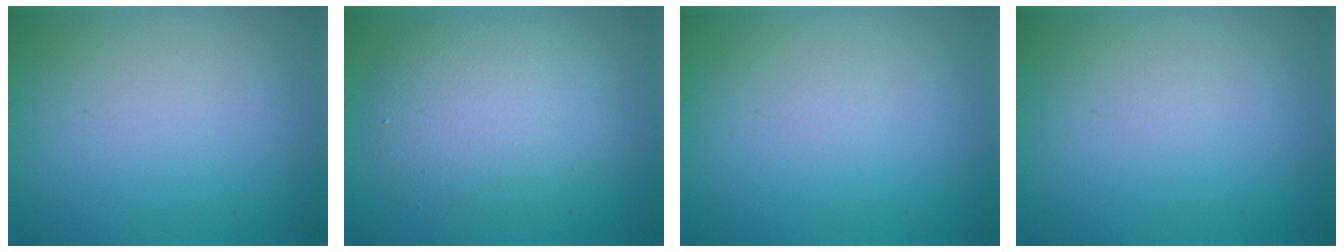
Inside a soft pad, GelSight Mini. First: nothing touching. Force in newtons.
{"total": 5.1, "press": 5.1, "slide": 0.6}
{"total": 0.0}
{"total": 0.0}